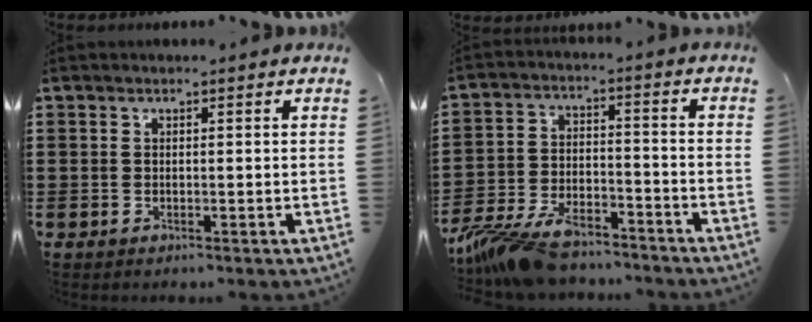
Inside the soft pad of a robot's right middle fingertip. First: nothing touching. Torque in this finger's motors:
{"motor_torque": [1.54, -0.60, 0.87, 0.21]}